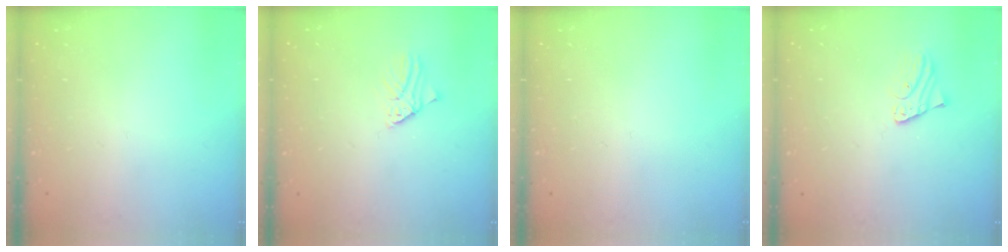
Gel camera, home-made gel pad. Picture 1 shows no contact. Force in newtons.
{"total": 1.6, "press": 1.6, "slide": 0.2}
{"total": 0.0}
{"total": 2.0, "press": 2.0, "slide": 0.0}